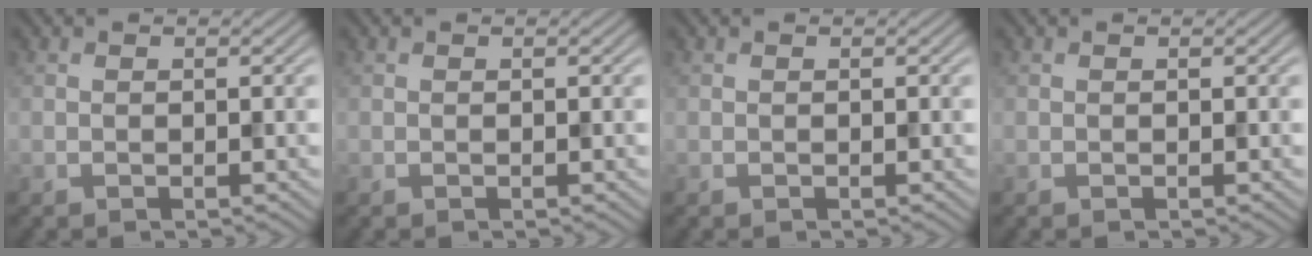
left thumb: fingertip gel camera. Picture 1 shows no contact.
{"total": 0.0}
{"total": 0.0}
{"total": 0.0}